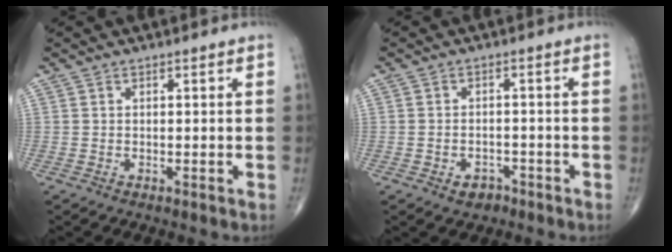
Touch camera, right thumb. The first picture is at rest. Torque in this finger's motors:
{"motor_torque": [-0.09, 0.21, -0.03, 0.10, 0.09]}